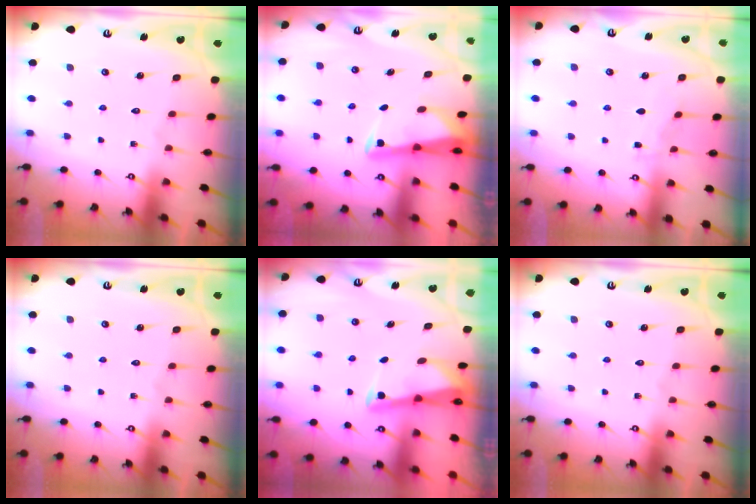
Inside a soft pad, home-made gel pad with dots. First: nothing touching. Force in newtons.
{"total": 2.5, "press": 2.5, "slide": 0.5}
{"total": 2.8, "press": 2.8, "slide": 0.3}
{"total": 0.0}
{"total": 2.9, "press": 2.9, "slide": 0.3}
{"total": 0.0}